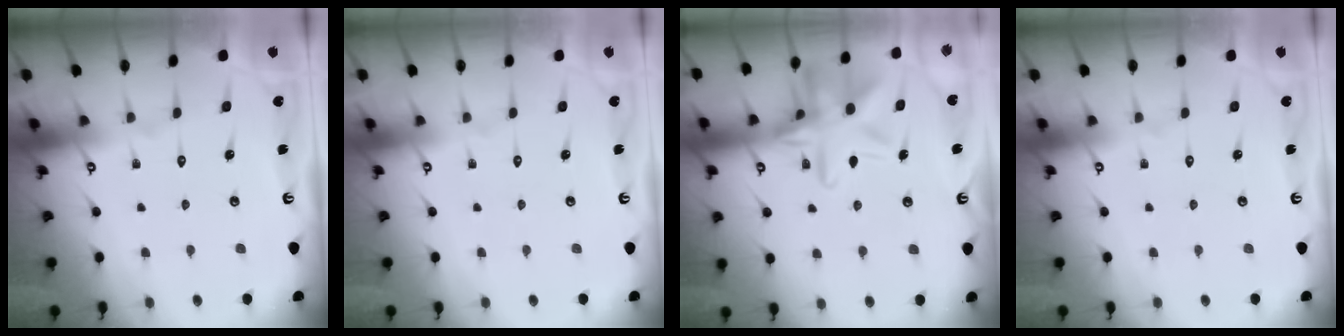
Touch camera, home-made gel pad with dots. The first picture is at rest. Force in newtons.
{"total": 0.0}
{"total": 14.9, "press": 14.9, "slide": 1.1}
{"total": 0.0}